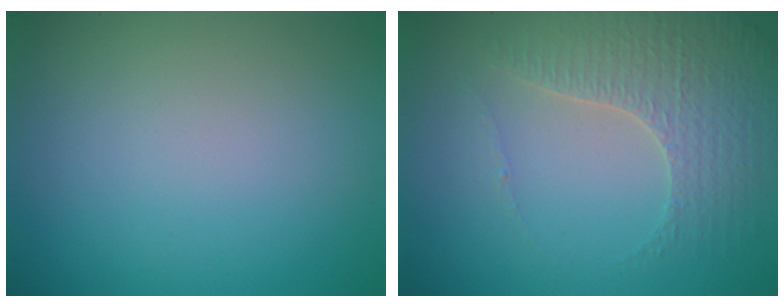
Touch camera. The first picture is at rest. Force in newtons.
{"total": 3.4, "press": 3.4, "slide": 0.6}